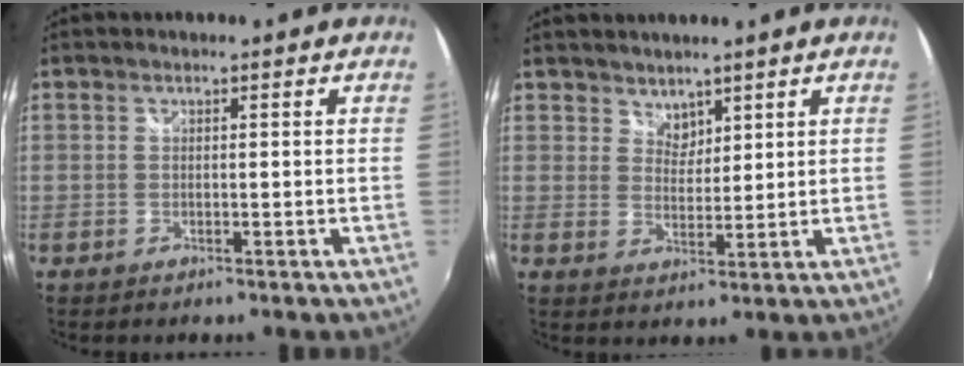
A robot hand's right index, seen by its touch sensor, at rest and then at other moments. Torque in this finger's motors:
{"motor_torque": [-0.23, 0.04, -0.05, 0.00]}